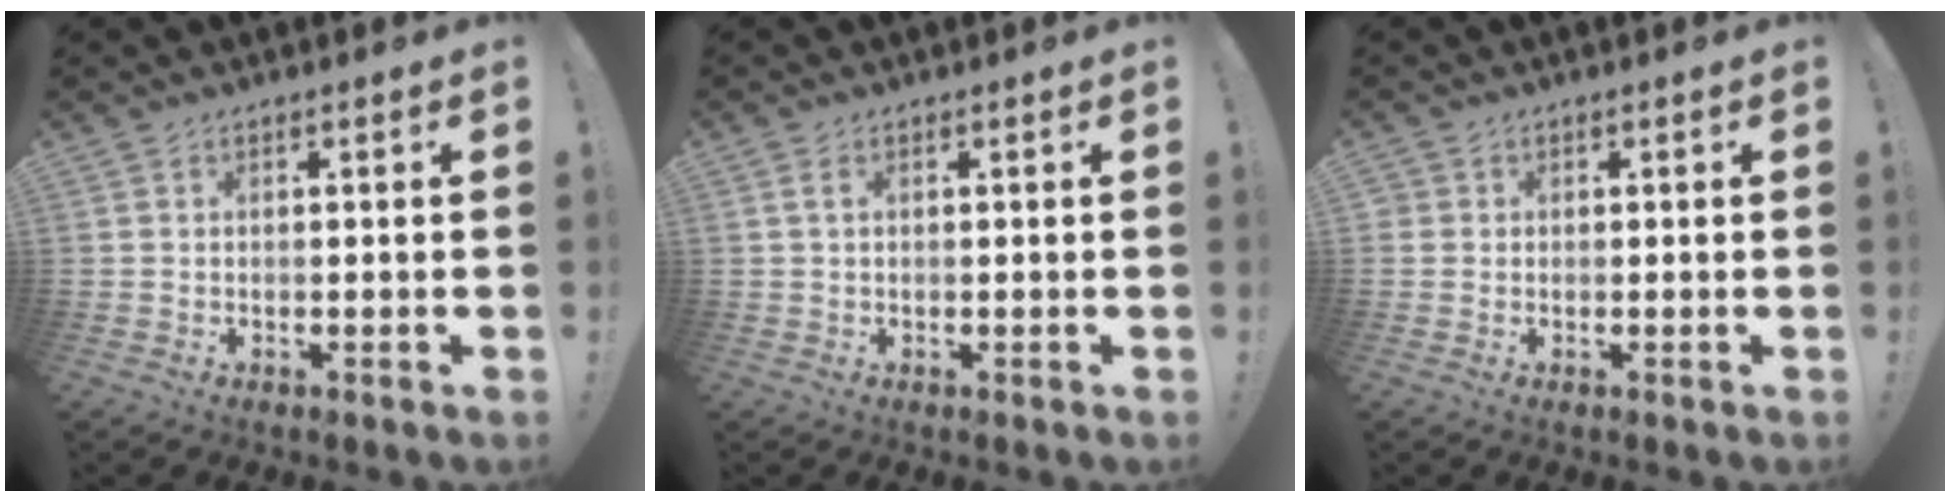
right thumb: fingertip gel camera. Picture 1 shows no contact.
{"total": 1.8, "force": [0.6, 0.9, 1.5], "torque": [-0.021, 0.000, 0.010]}
{"total": 1.5, "force": [0.2, 1.4, 0.4], "torque": [-0.007, 0.003, 0.005]}